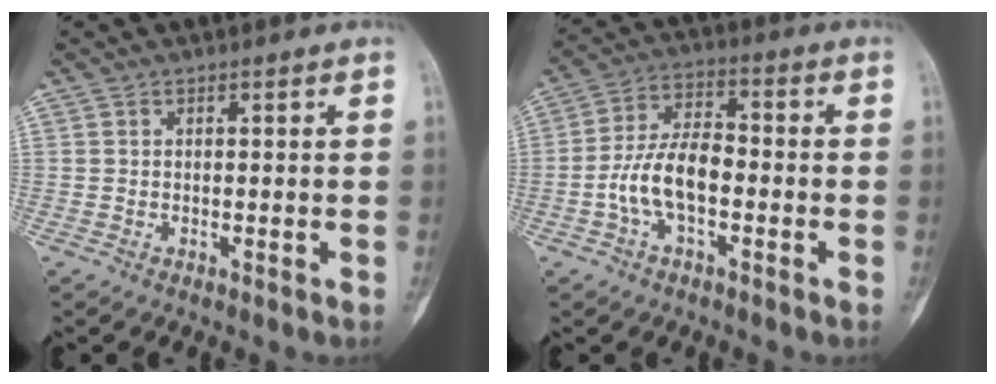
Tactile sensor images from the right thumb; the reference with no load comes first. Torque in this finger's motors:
{"motor_torque": [1.65, 1.45, 1.12, -0.77, 0.26]}